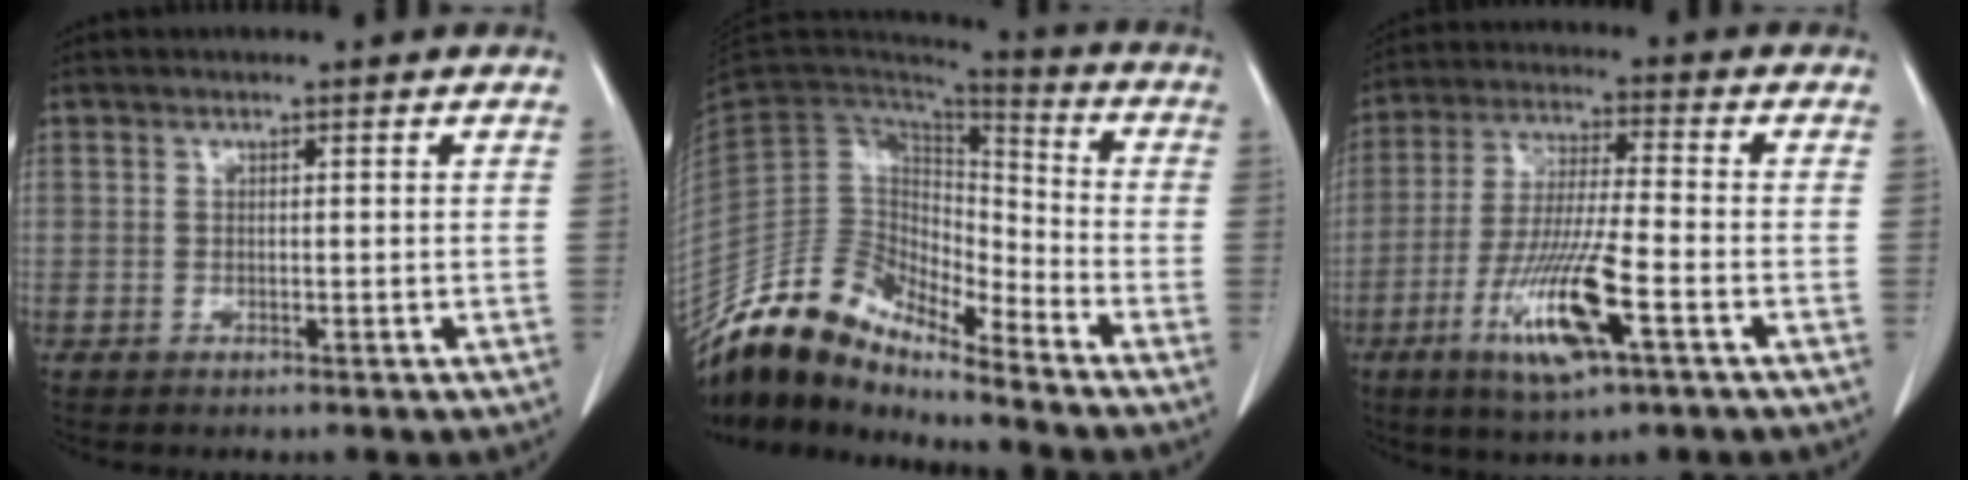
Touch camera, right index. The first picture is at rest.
{"total": 14.2, "force": [-12.7, 3.8, 5.1], "torque": [-0.086, 0.047, -0.242]}
{"total": 12.8, "force": [-5.4, 1.3, 11.5], "torque": [-0.228, -0.021, -0.098]}